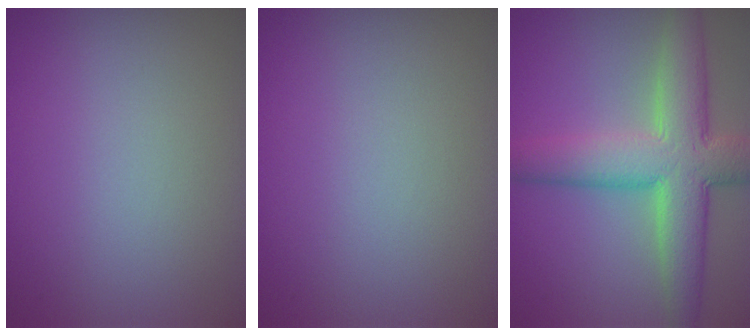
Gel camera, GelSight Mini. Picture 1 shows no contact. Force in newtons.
{"total": 0.0}
{"total": 8.4, "press": 8.4, "slide": 0.5}